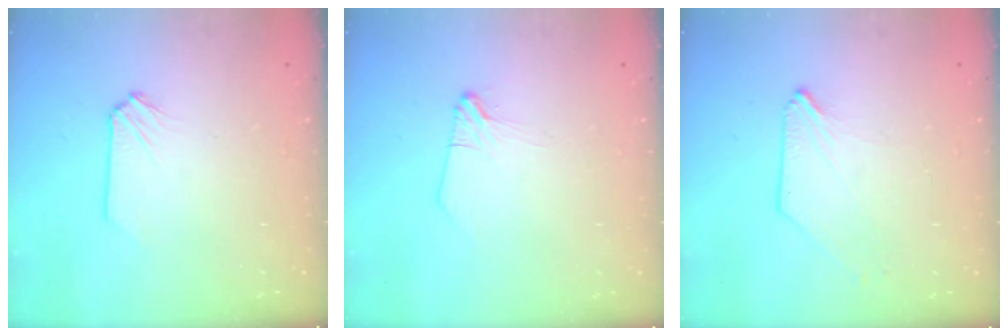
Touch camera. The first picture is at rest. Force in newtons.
{"total": 2.0, "press": 2.0, "slide": 0.4}
{"total": 0.0}